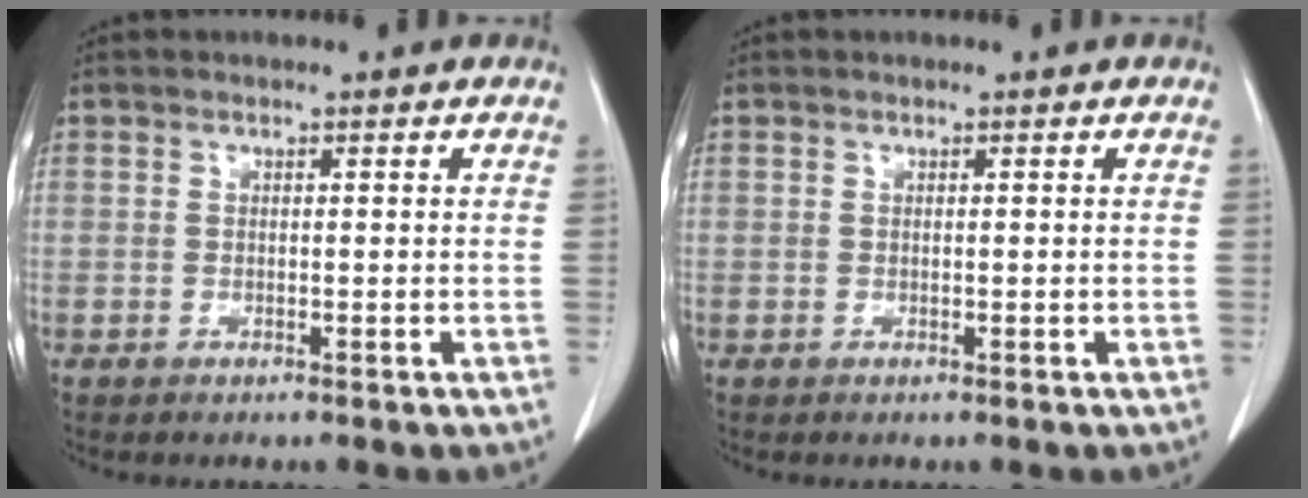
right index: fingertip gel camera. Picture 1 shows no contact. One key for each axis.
{"total": 0.0}